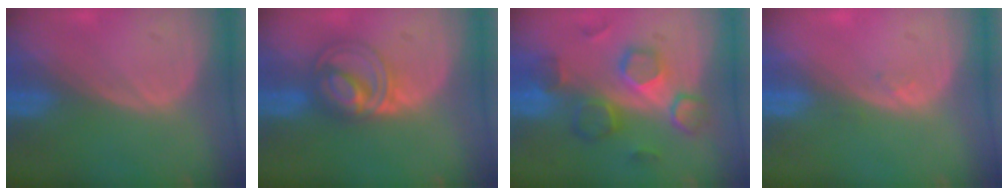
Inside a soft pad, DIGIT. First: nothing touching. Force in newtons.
{"total": 6.3, "press": 6.3, "slide": 0.1}
{"total": 8.3, "press": 8.2, "slide": 1.4}
{"total": 0.9, "press": 0.8, "slide": 0.4}